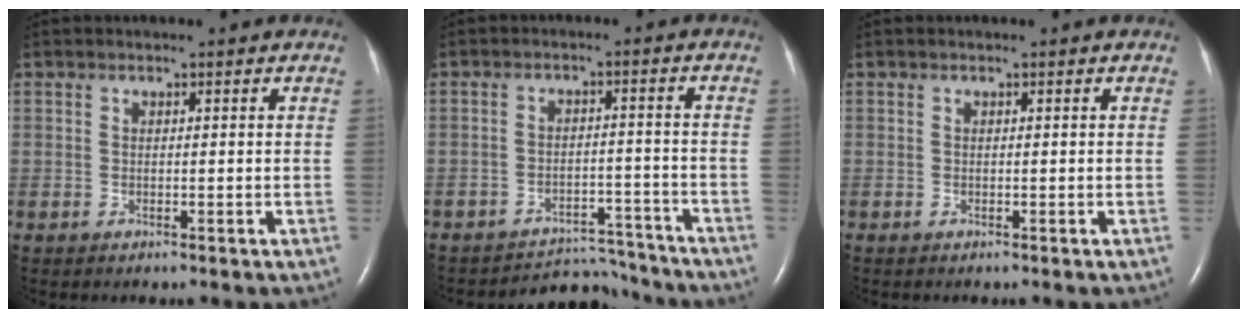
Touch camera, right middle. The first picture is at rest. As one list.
[{"total": 7.5, "force": [-7.3, 1.5, -1.4], "torque": [0.020, 0.026, -0.104]}, {"total": 0.0}]